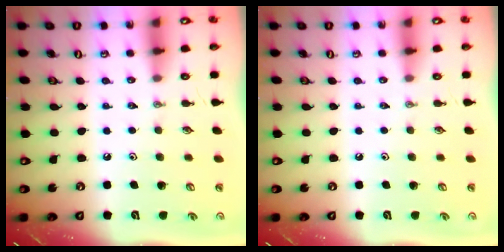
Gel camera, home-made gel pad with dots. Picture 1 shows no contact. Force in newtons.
{"total": 0.0}